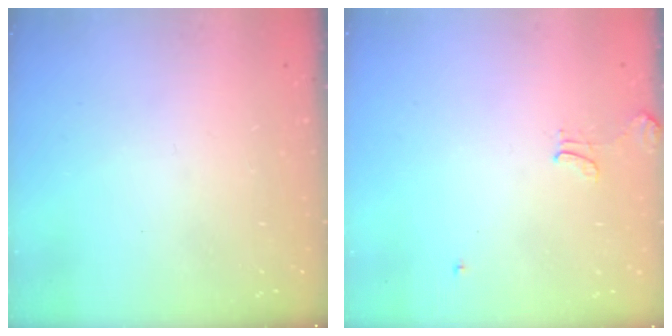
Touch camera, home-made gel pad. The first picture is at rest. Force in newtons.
{"total": 1.3, "press": 1.2, "slide": 0.5}